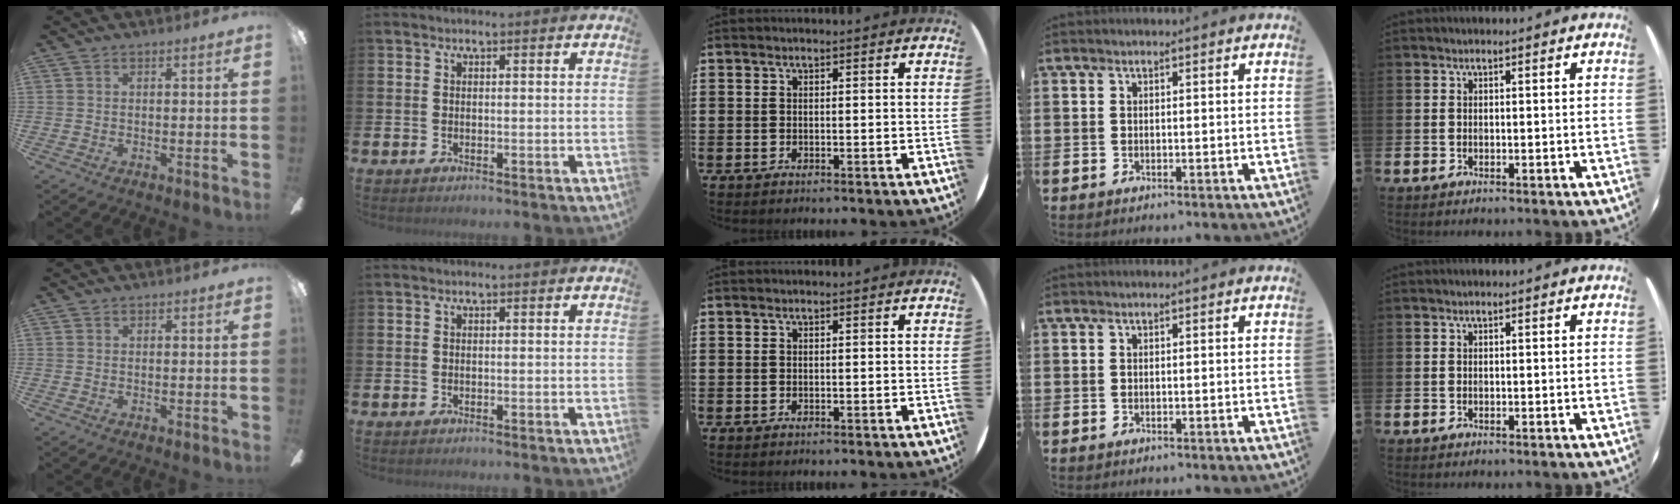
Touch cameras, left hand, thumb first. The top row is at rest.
{}